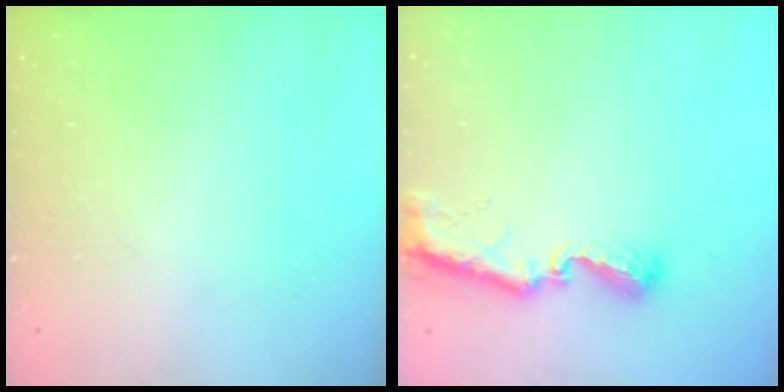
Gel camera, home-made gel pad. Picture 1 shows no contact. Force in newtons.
{"total": 9.2, "press": 9.2, "slide": 0.4}